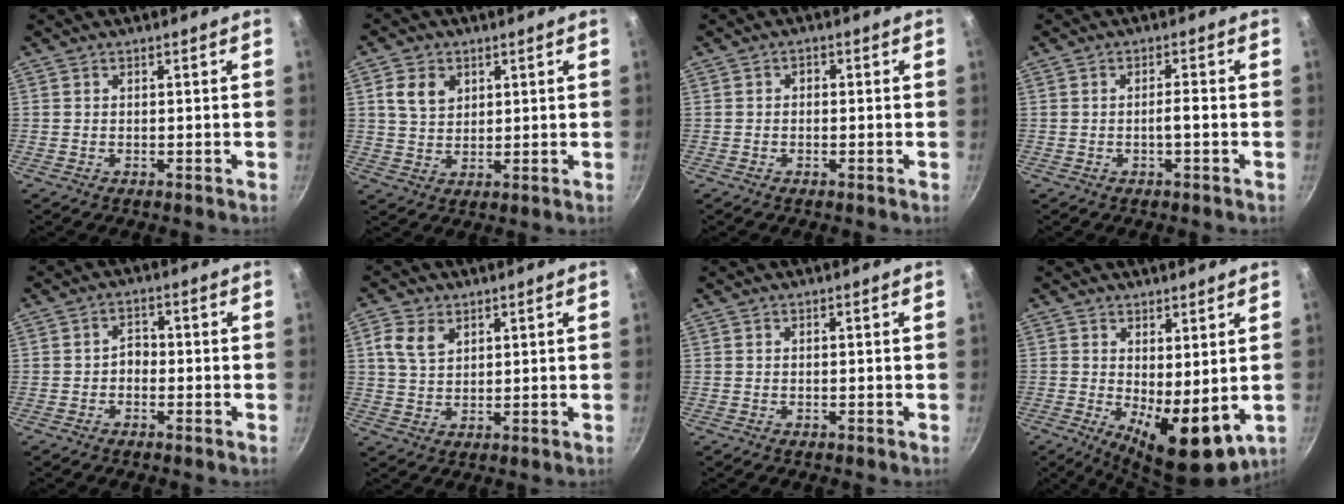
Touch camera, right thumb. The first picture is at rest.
{"total": 6.0, "force": [2.2, 4.5, 3.3], "torque": [-0.042, -0.005, 0.041]}
{"total": 1.3, "force": [-0.2, 1.1, 0.7], "torque": [-0.010, 0.007, -0.005]}
{"total": 2.1, "force": [-0.7, 0.3, 1.9], "torque": [-0.035, 0.011, -0.011]}
{"total": 2.5, "force": [-0.8, 1.9, 1.4], "torque": [-0.007, 0.016, -0.018]}
{"total": 5.8, "force": [2.5, 3.9, 3.4], "torque": [-0.057, -0.006, 0.048]}
{"total": 0.0}
{"total": 10.5, "force": [0.0, 4.3, 9.6], "torque": [-0.122, -0.020, 0.013]}